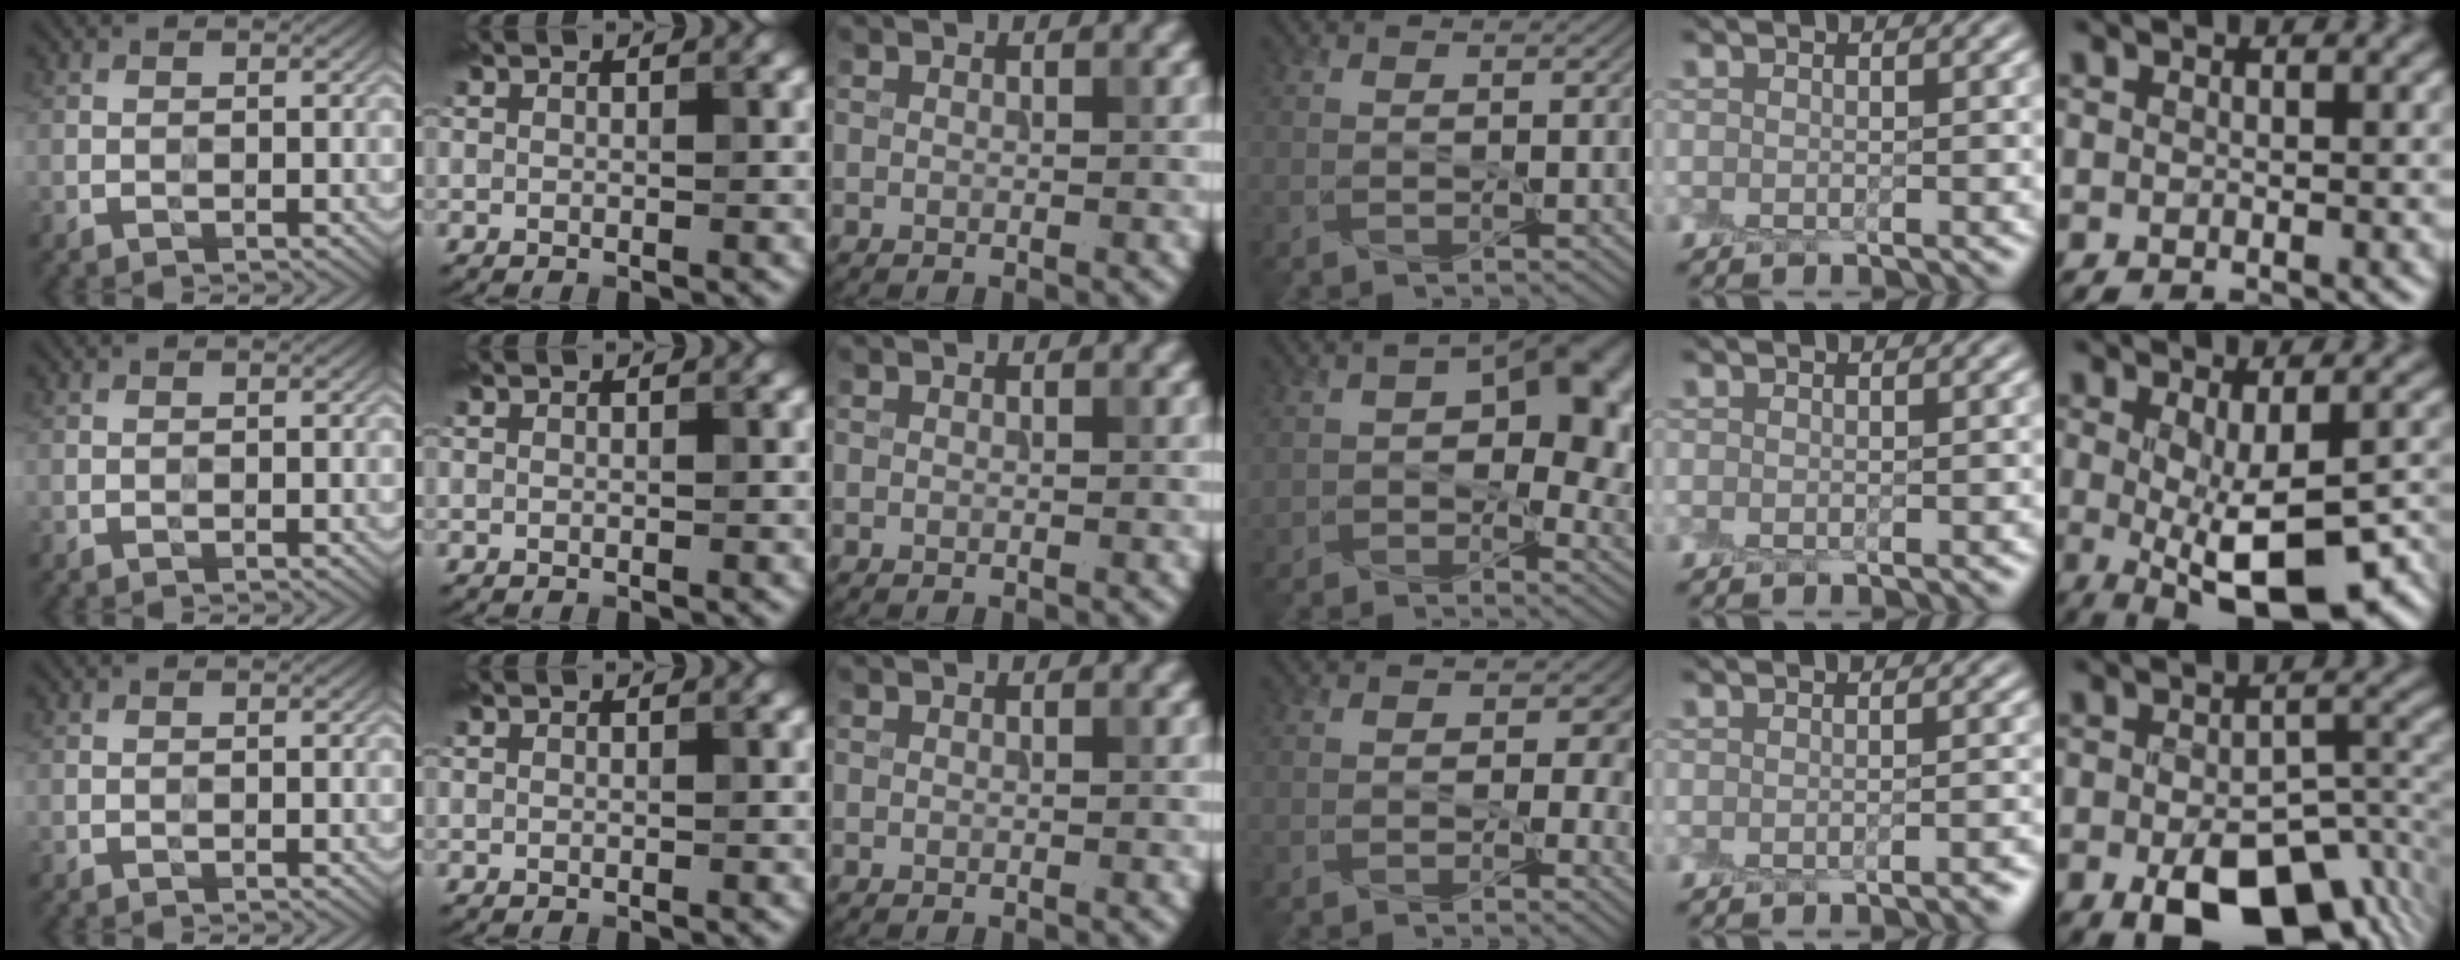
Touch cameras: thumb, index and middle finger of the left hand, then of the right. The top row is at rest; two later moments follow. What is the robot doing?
{"motion": "peel", "object": "cling film"}